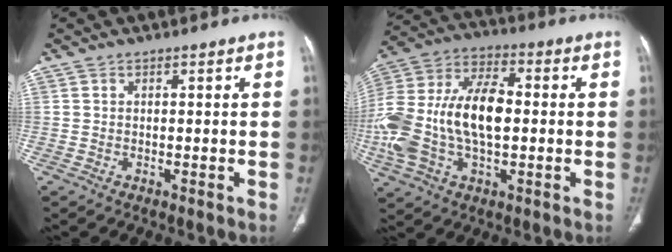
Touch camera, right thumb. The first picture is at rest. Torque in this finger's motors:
{"motor_torque": [2.56, 2.44, 1.80, -0.68, 0.31]}